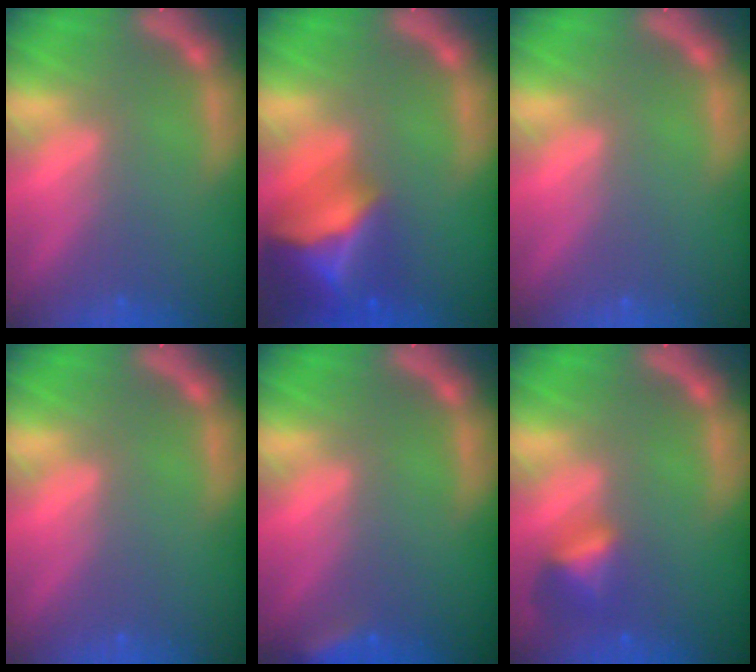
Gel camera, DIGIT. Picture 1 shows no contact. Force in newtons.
{"total": 10.0}
{"total": 0.0}
{"total": 0.0}
{"total": 2.4}
{"total": 2.9}